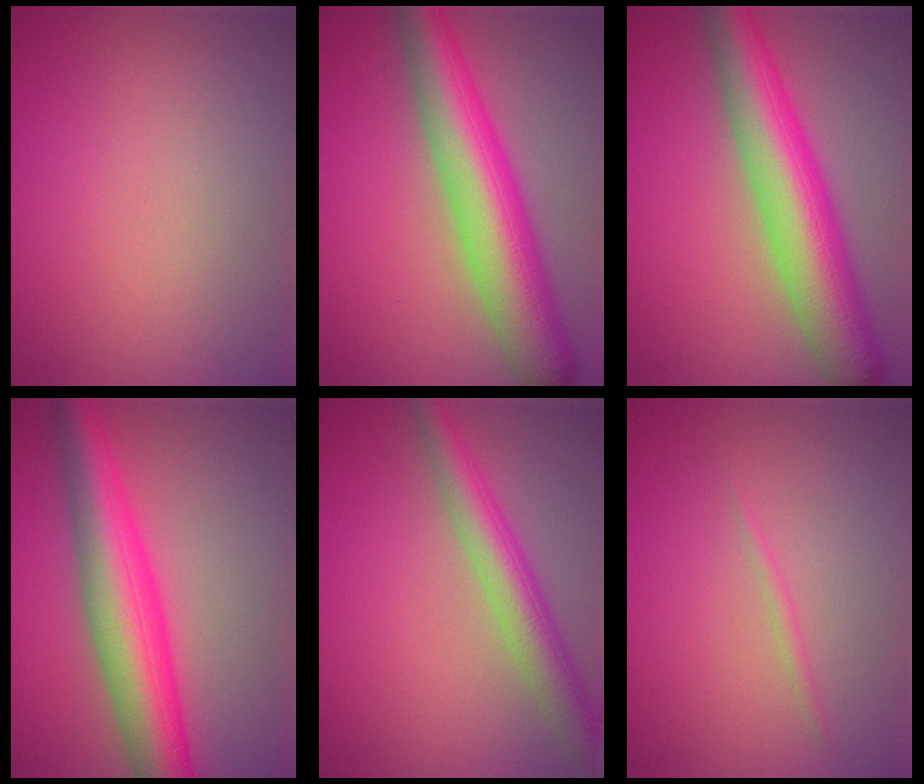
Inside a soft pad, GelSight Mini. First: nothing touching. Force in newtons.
{"total": 9.3, "press": 9.3, "slide": 0.4}
{"total": 9.3, "press": 9.3, "slide": 0.4}
{"total": 8.3, "press": 8.3, "slide": 0.2}
{"total": 5.2, "press": 5.2, "slide": 0.2}
{"total": 0.6, "press": 0.6, "slide": 0.1}